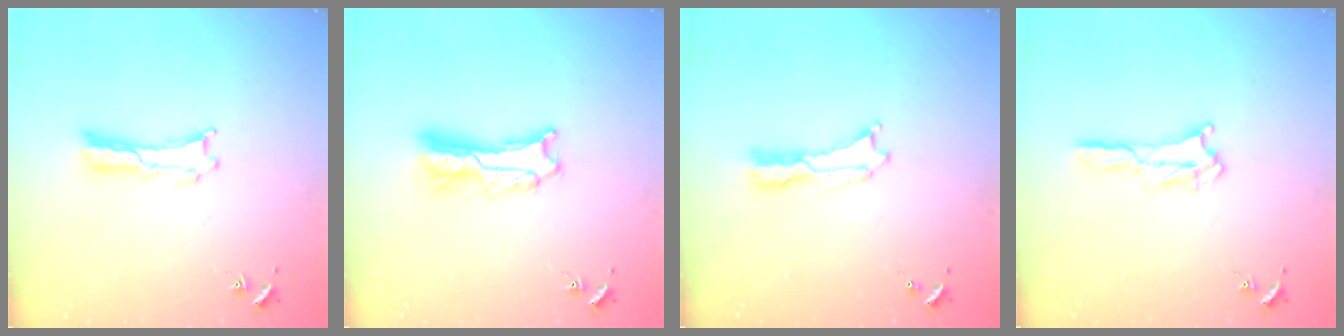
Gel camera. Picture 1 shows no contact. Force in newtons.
{"total": 2.2, "press": 2.2, "slide": 0.2}
{"total": 0.0}
{"total": 1.7, "press": 1.7, "slide": 0.2}